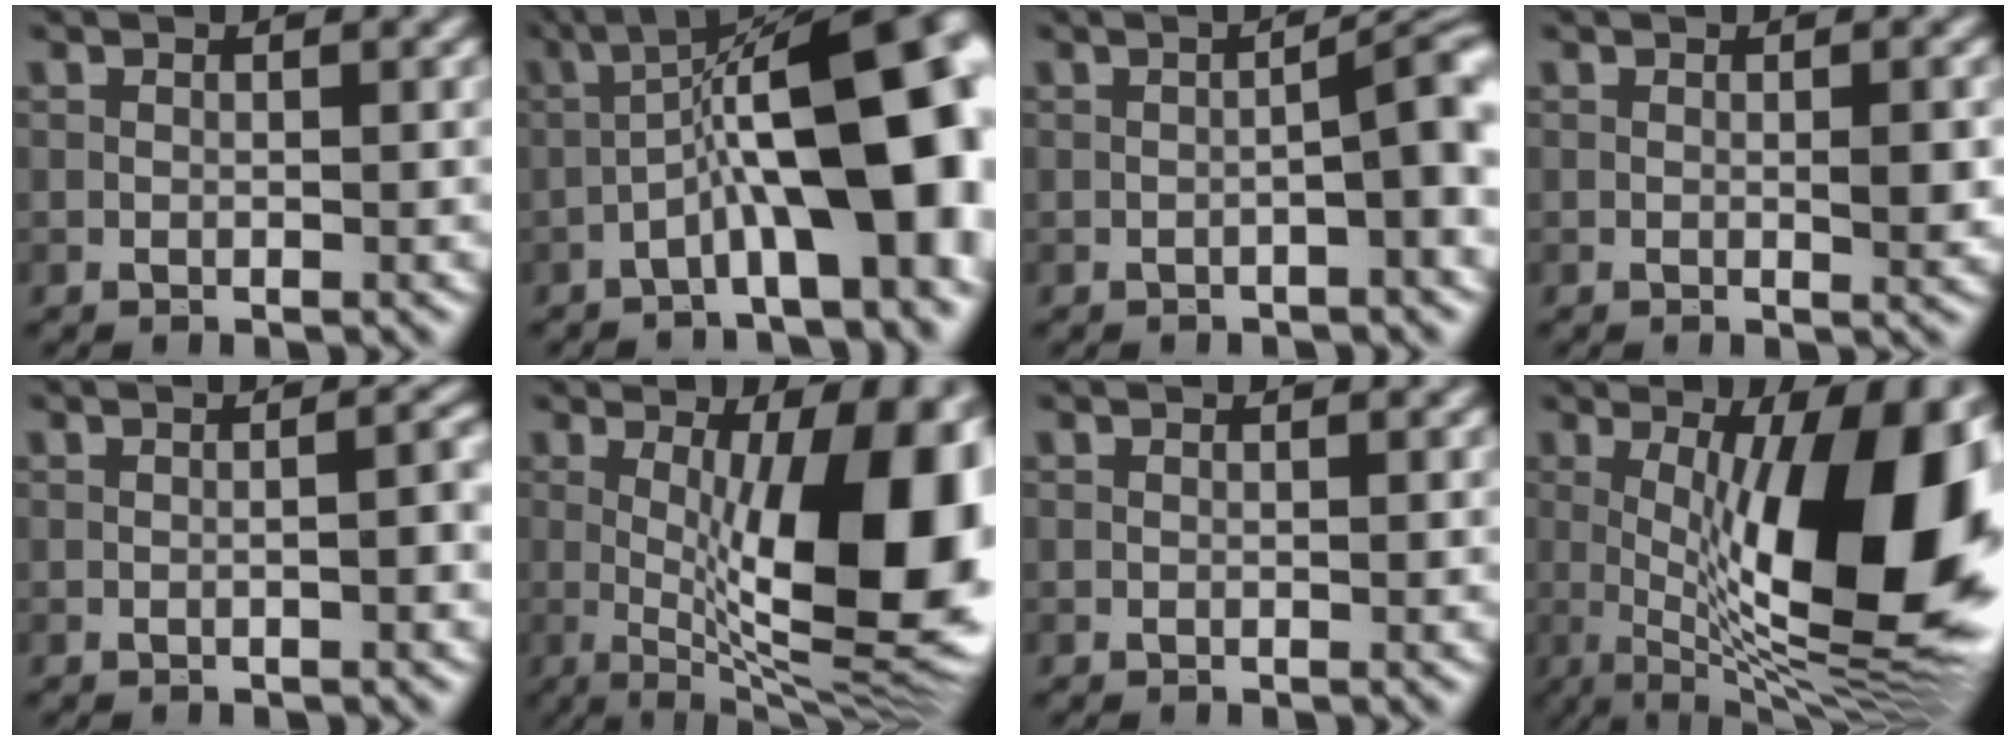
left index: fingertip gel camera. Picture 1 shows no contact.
{"total": 14.0, "force": [-2.7, 4.5, 13.0], "torque": [-0.178, 0.036, -0.039]}
{"total": 4.1, "force": [-0.7, 0.6, 4.0], "torque": [-0.057, 0.016, -0.012]}
{"total": 1.6, "force": [0.0, 0.4, 1.6], "torque": [-0.023, -0.005, -0.001]}
{"total": 2.4, "force": [-0.3, 0.7, 2.2], "torque": [-0.020, 0.008, -0.007]}
{"total": 15.8, "force": [1.2, 5.4, 14.7], "torque": [-0.181, -0.001, 0.018]}
{"total": 0.0}
{"total": 15.4, "force": [0.8, 4.8, 14.6], "torque": [-0.195, 0.003, 0.004]}